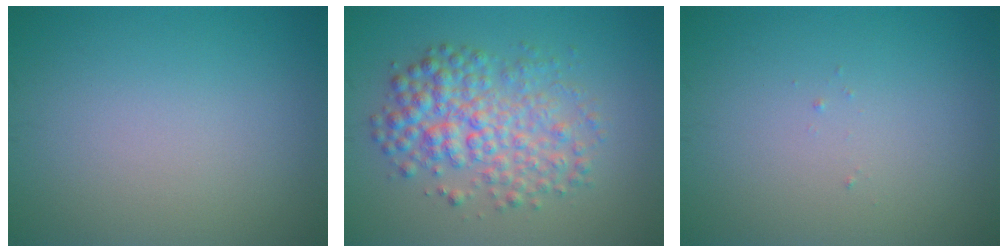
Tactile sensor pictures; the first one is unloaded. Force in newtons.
{"total": 5.4, "press": 5.4, "slide": 0.0}
{"total": 0.0}